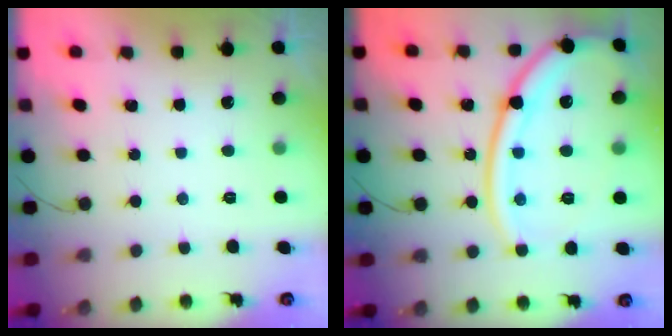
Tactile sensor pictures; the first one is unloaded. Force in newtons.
{"total": 18.8, "press": 18.7, "slide": 1.6}